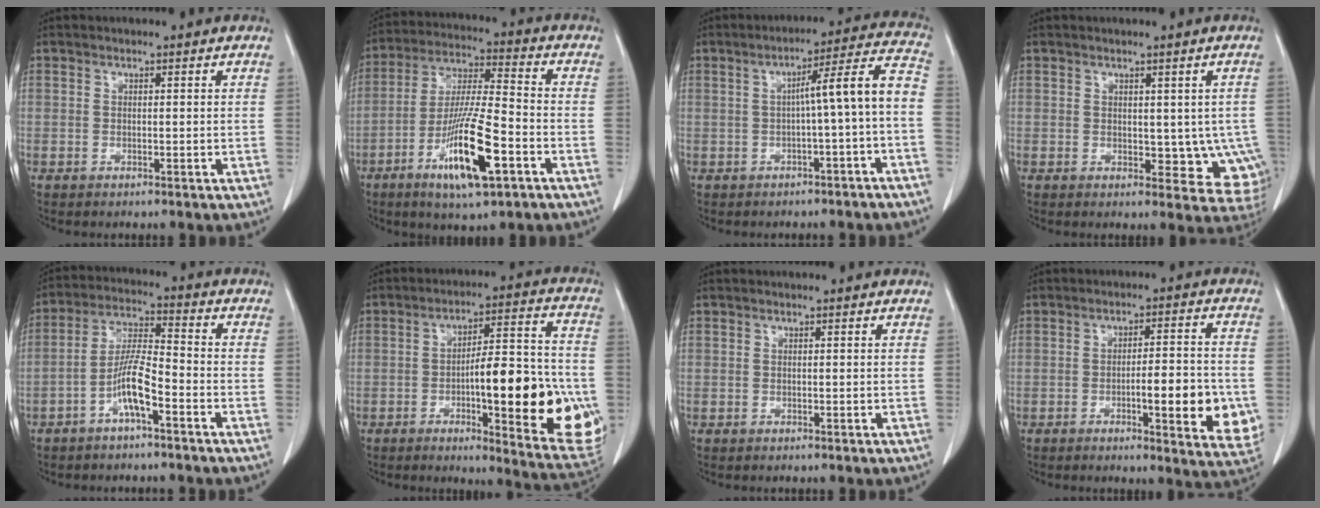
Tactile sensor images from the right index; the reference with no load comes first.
{"total": 14.5, "force": [-6.4, 1.7, 12.9], "torque": [-0.248, -0.019, -0.112]}
{"total": 8.9, "force": [-1.8, -0.4, 8.7], "torque": [-0.116, 0.030, -0.026]}
{"total": 7.0, "force": [-0.1, 4.5, 5.4], "torque": [-0.032, 0.001, 0.009]}
{"total": 7.3, "force": [-3.6, 0.9, 6.3], "torque": [-0.134, 0.012, -0.068]}
{"total": 22.2, "force": [-4.3, 4.4, 21.3], "torque": [-0.237, 0.014, -0.043]}
{"total": 0.0}
{"total": 11.6, "force": [-2.7, 2.4, 11.1], "torque": [-0.131, 0.000, -0.030]}